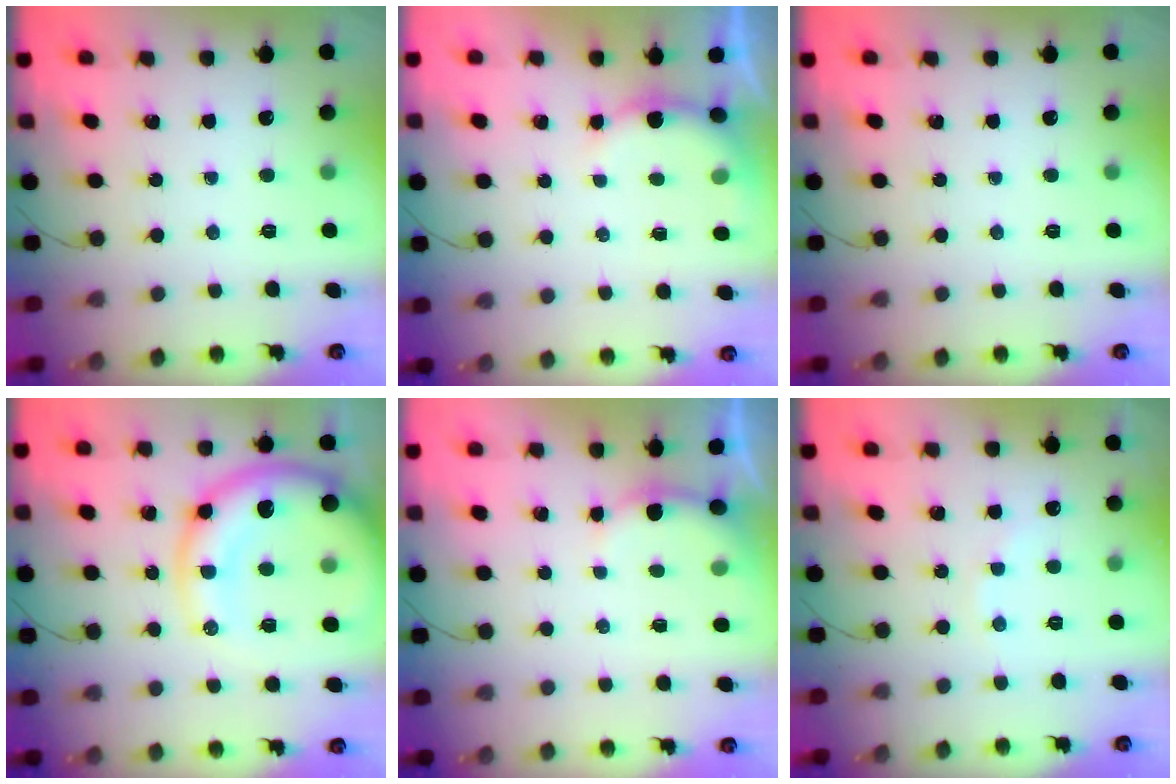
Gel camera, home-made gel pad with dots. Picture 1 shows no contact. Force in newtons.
{"total": 6.0, "press": 5.9, "slide": 1.2}
{"total": 0.0}
{"total": 19.2, "press": 18.7, "slide": 4.1}
{"total": 2.7, "press": 2.5, "slide": 0.8}
{"total": 5.0, "press": 5.0, "slide": 0.9}